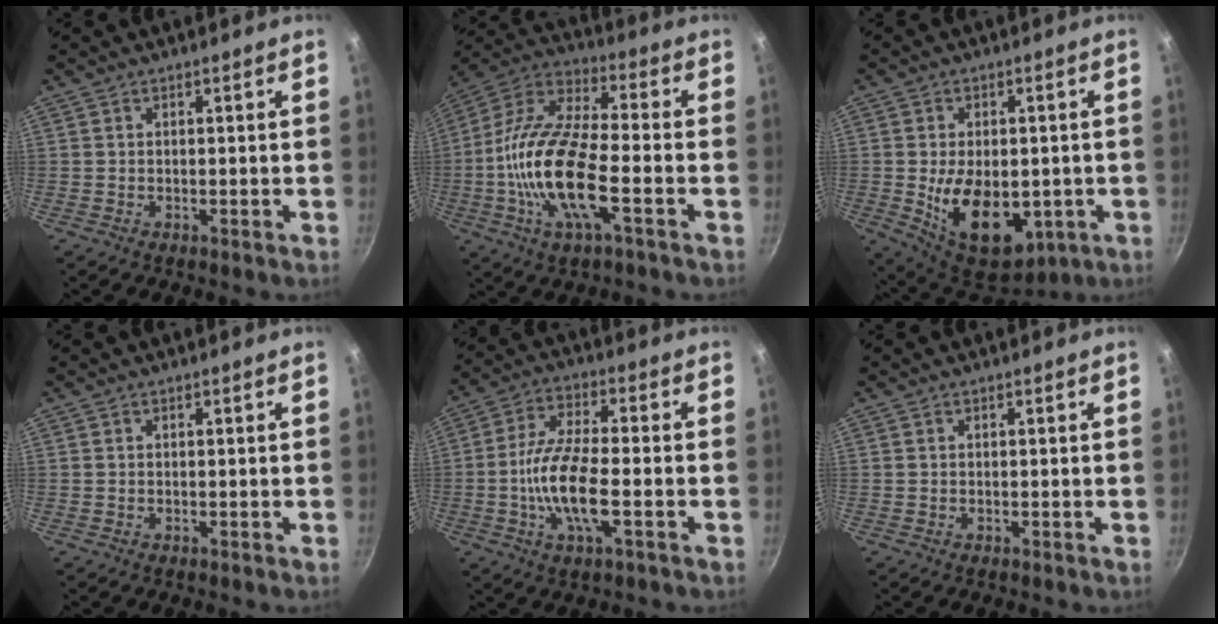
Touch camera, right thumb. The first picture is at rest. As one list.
[{"total": 19.4, "force": [-4.7, 7.0, 17.4], "torque": [-0.340, 0.033, -0.111]}, {"total": 16.1, "force": [-2.7, 10.0, 12.2], "torque": [-0.162, -0.011, -0.021]}, {"total": 0.0}, {"total": 12.0, "force": [-2.9, 3.8, 11.0], "torque": [-0.214, 0.023, -0.067]}, {"total": 0.0}]